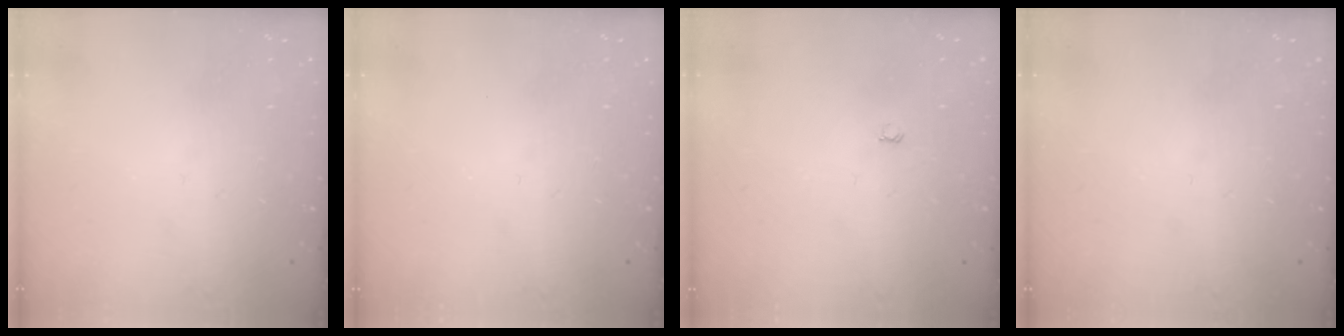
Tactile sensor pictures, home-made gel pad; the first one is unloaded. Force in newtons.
{"total": 0.0}
{"total": 3.0, "press": 3.0, "slide": 0.3}
{"total": 0.0}